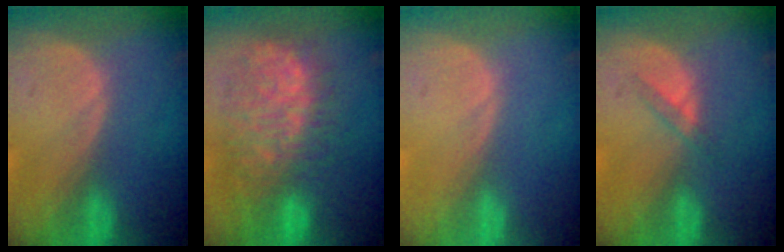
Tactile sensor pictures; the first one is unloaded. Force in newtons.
{"total": 11.6, "press": 11.5, "slide": 1.4}
{"total": 0.0}
{"total": 2.3, "press": 2.0, "slide": 1.0}